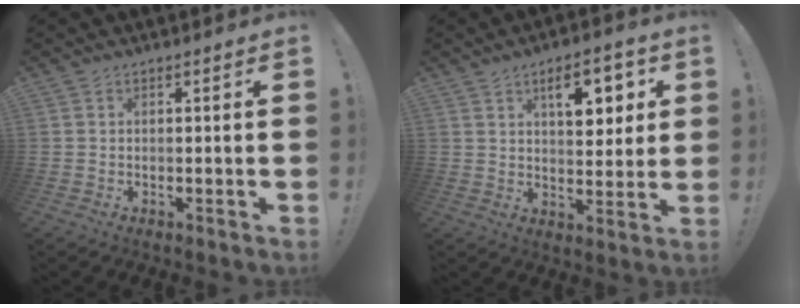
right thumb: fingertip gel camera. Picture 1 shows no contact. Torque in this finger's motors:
{"motor_torque": [0.62, 2.35, 1.03, 0.30, 0.03]}